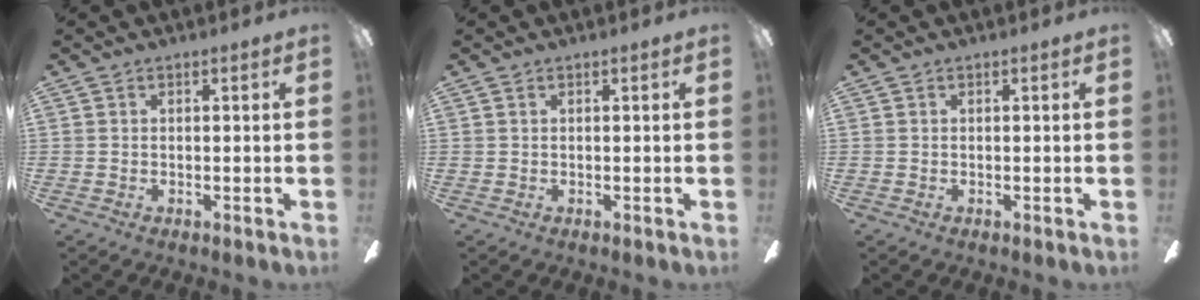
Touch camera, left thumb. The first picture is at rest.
{"total": 0.0}
{"total": 0.0}